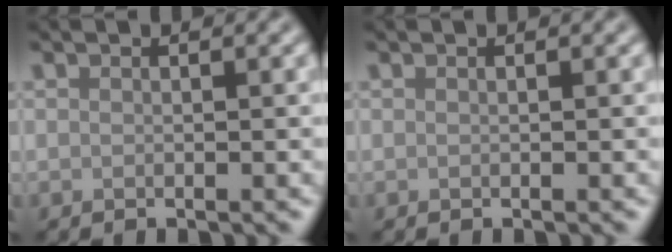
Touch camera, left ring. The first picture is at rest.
{"total": 0.0}